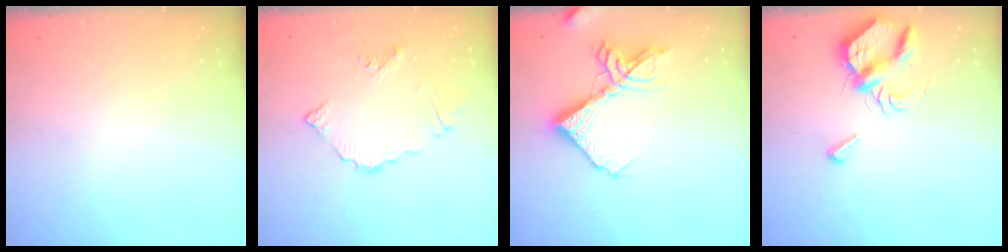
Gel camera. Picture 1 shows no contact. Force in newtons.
{"total": 6.1, "press": 6.1, "slide": 0.3}
{"total": 13.0, "press": 13.0, "slide": 0.7}
{"total": 7.3, "press": 7.2, "slide": 0.7}